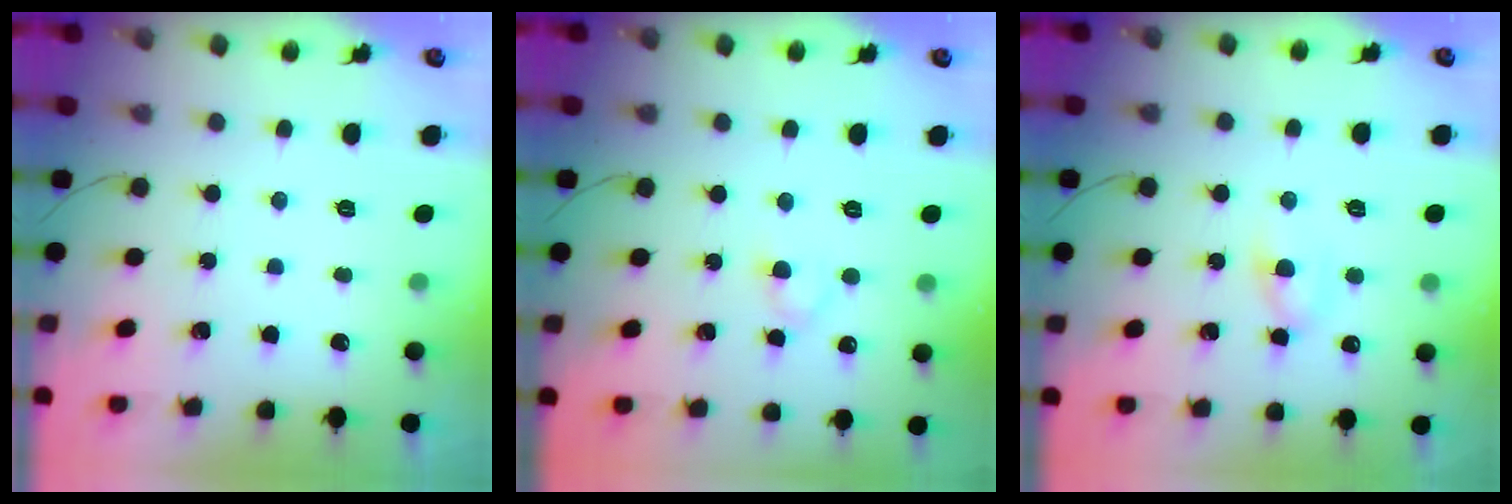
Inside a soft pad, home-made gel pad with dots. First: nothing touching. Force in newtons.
{"total": 2.4, "press": 2.1, "slide": 1.1}
{"total": 5.1, "press": 4.9, "slide": 1.5}